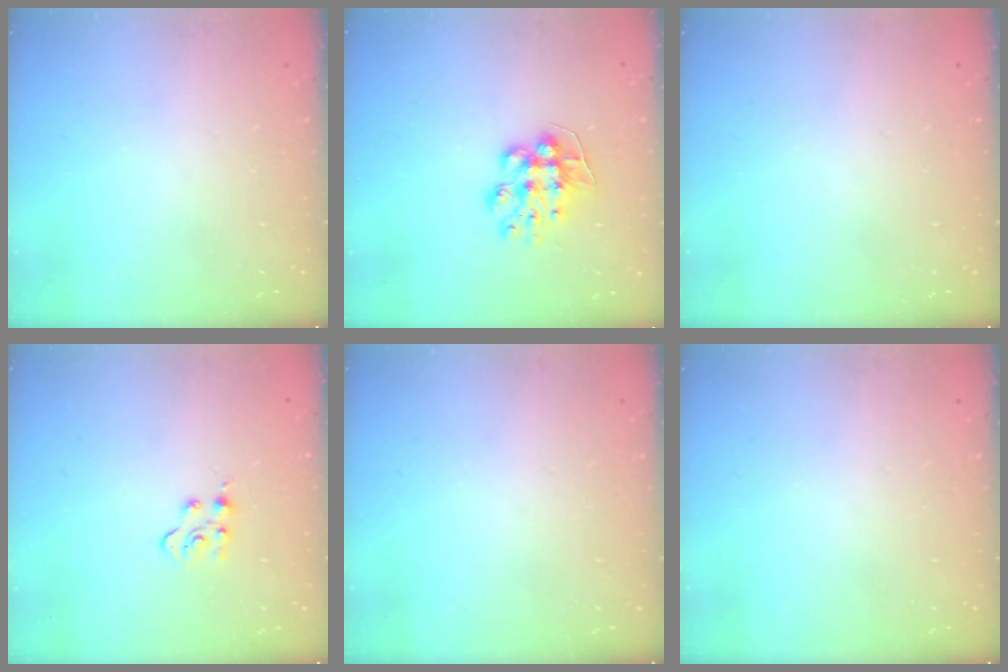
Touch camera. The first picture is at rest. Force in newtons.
{"total": 9.9, "press": 9.9, "slide": 0.8}
{"total": 0.0}
{"total": 5.2, "press": 5.2, "slide": 0.5}
{"total": 0.0}
{"total": 0.0}